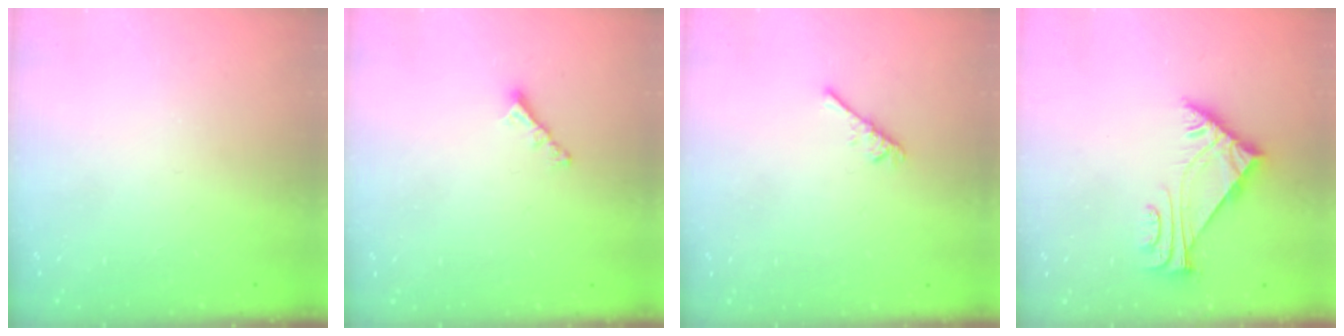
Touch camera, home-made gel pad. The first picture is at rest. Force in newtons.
{"total": 3.0, "press": 2.9, "slide": 0.4}
{"total": 3.1, "press": 3.1, "slide": 0.6}
{"total": 5.5, "press": 5.4, "slide": 0.9}